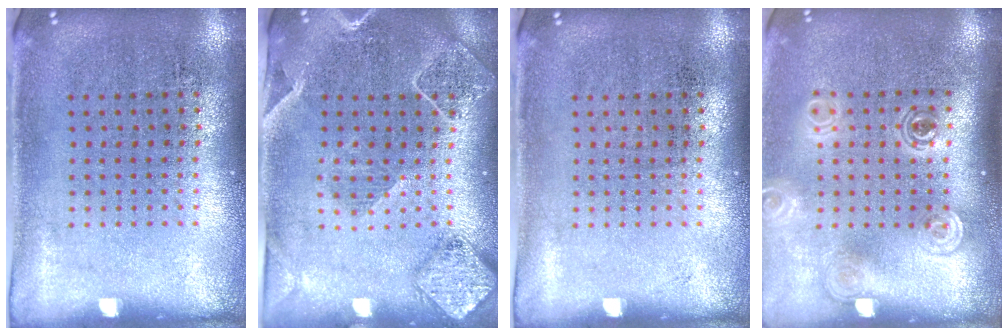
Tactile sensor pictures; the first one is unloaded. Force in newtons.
{"total": 2.1, "press": 1.9, "slide": 0.7}
{"total": 0.0}
{"total": 1.9, "press": 1.4, "slide": 1.2}